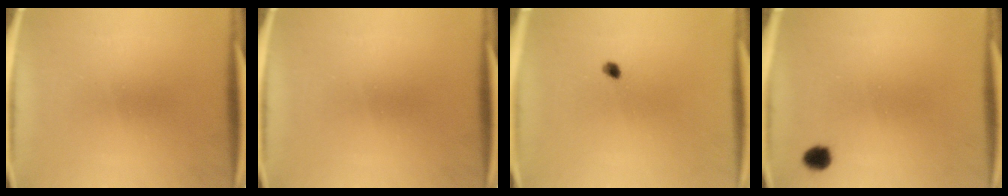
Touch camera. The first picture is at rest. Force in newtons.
{"total": 0.0}
{"total": 1.2}
{"total": 2.4}